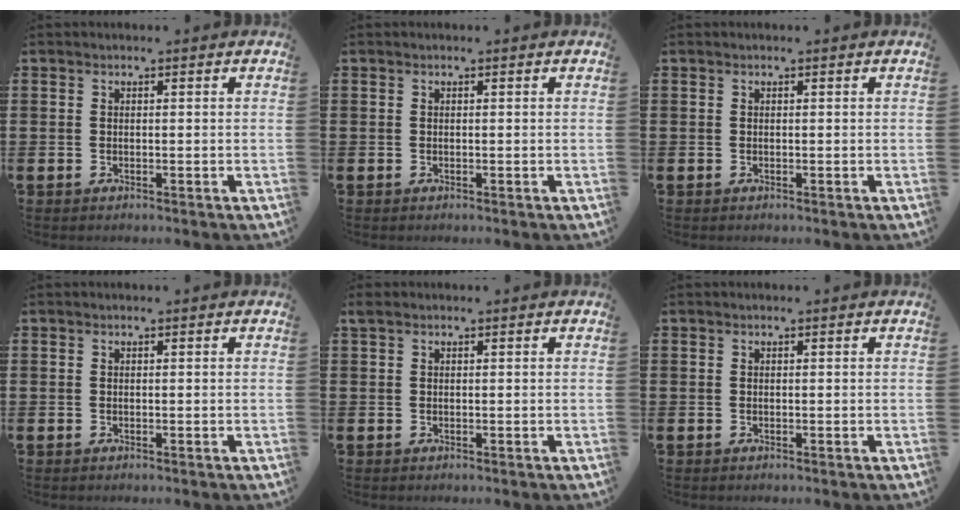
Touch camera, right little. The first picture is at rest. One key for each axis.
{"total": 0.0}
{"total": 0.0}
{"total": 0.0}
{"total": 0.0}
{"total": 0.0}